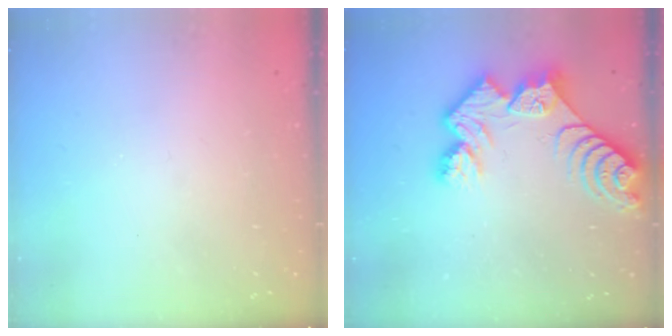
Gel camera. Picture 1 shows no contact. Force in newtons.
{"total": 11.0, "press": 10.9, "slide": 1.1}